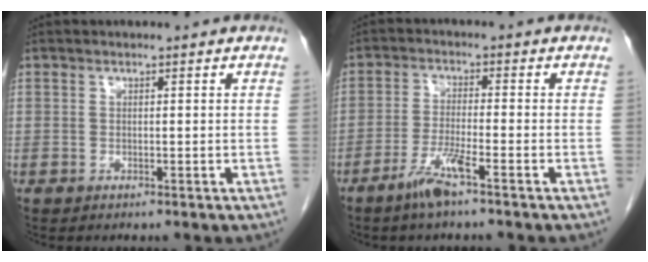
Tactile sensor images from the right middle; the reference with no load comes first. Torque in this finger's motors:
{"motor_torque": [0.00, -0.21, 0.10, 0.04]}